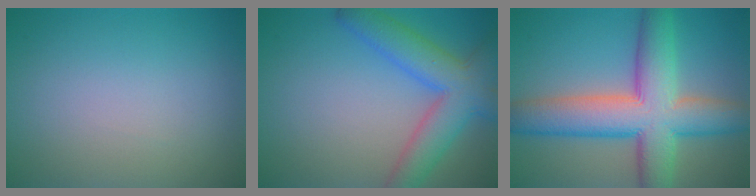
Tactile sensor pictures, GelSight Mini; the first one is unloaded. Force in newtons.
{"total": 6.7, "press": 6.7, "slide": 0.2}
{"total": 10.4, "press": 10.4, "slide": 0.5}